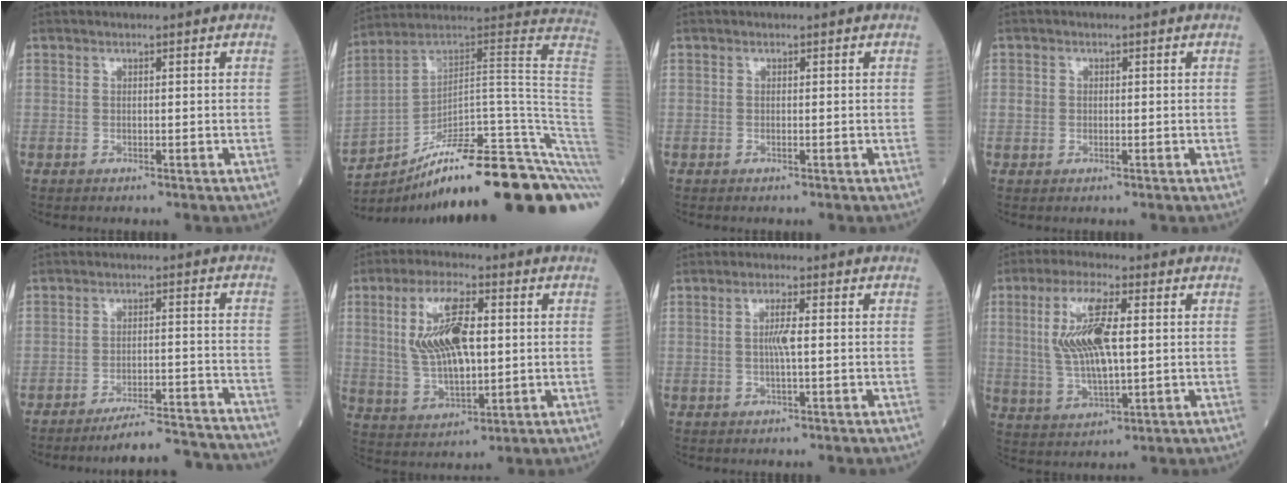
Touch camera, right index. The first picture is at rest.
{"total": 31.7, "force": [-21.2, 2.3, 23.4], "torque": [-0.196, 0.024, -0.303]}
{"total": 0.0}
{"total": 1.6, "force": [0.0, 1.3, 0.9], "torque": [-0.020, 0.004, 0.001]}
{"total": 12.4, "force": [-12.2, 0.1, 2.5], "torque": [-0.015, 0.014, -0.168]}
{"total": 11.9, "force": [2.2, 4.3, 10.9], "torque": [-0.226, 0.009, 0.046]}
{"total": 2.9, "force": [0.1, 0.1, 2.9], "torque": [-0.056, -0.001, 0.001]}
{"total": 11.1, "force": [1.9, 2.9, 10.5], "torque": [-0.222, 0.005, 0.040]}